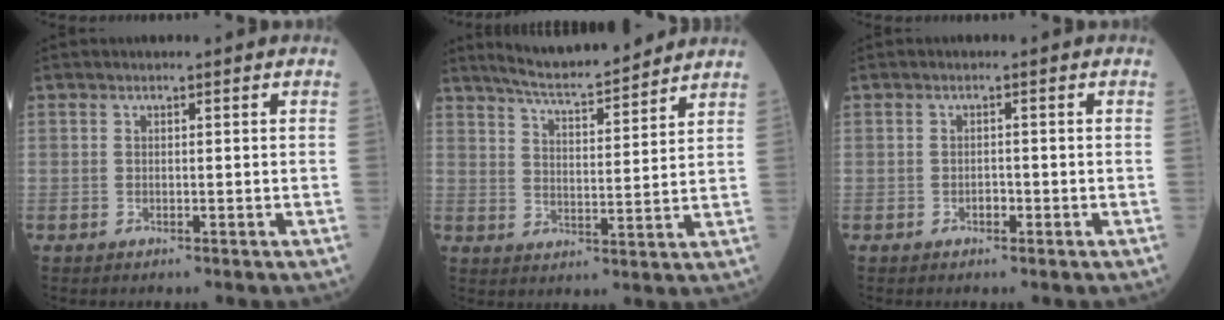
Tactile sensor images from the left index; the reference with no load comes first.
{"total": 12.3, "force": [11.3, 0.6, 4.9], "torque": [-0.086, 0.008, 0.174]}
{"total": 1.1, "force": [-0.7, 0.6, 0.5], "torque": [-0.007, 0.003, -0.011]}